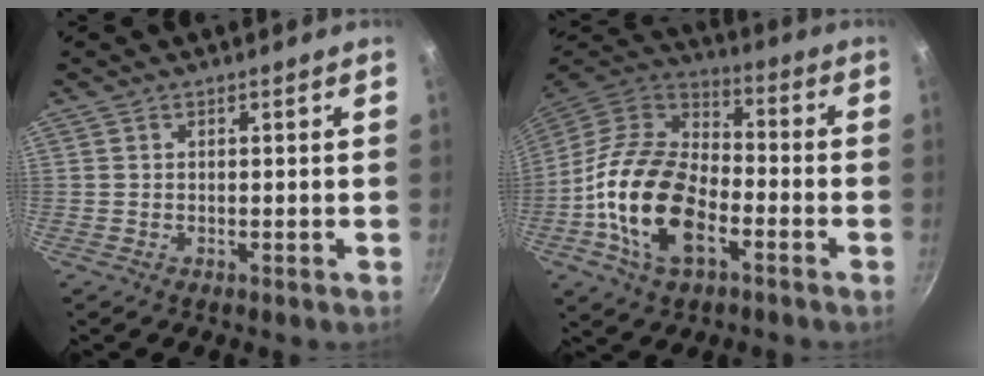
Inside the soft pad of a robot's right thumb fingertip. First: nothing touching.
{"total": 20.0, "force": [-6.2, 11.5, 15.1], "torque": [-0.265, 0.031, -0.132]}